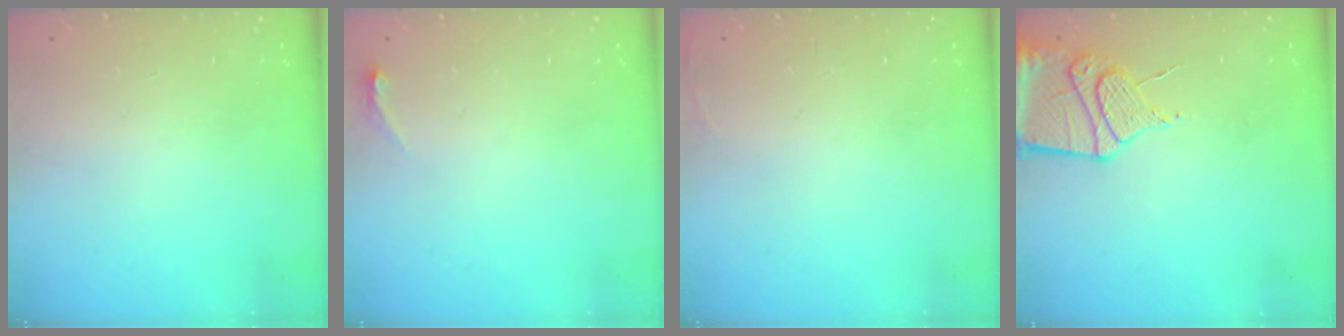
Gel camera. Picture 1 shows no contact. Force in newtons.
{"total": 3.8, "press": 3.5, "slide": 1.6}
{"total": 2.7, "press": 2.6, "slide": 1.0}
{"total": 13.2, "press": 13.1, "slide": 1.7}